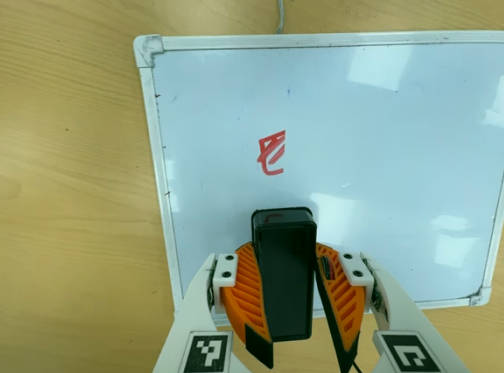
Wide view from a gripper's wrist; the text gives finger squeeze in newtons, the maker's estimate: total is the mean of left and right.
{"total": 10.9, "left": 10.5, "right": 11.2}